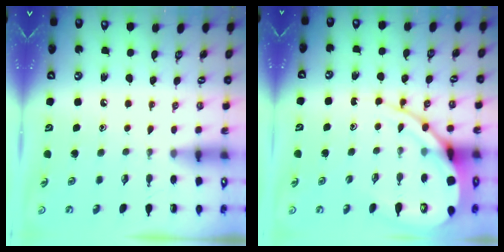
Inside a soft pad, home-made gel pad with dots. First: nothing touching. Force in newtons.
{"total": 11.3, "press": 11.3, "slide": 1.2}